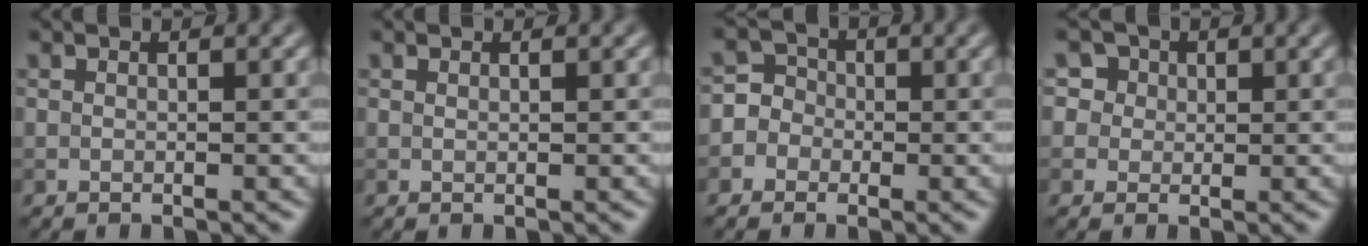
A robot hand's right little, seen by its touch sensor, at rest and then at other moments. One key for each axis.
{"total": 0.0}
{"total": 4.2, "fx": -1.5, "fy": 3.9, "fz": 0.6, "tx": 0.015, "ty": 0.018, "tz": -0.050}
{"total": 4.9, "fx": 2.4, "fy": 4.0, "fz": 1.7, "tx": -0.017, "ty": 0.019, "tz": 0.020}